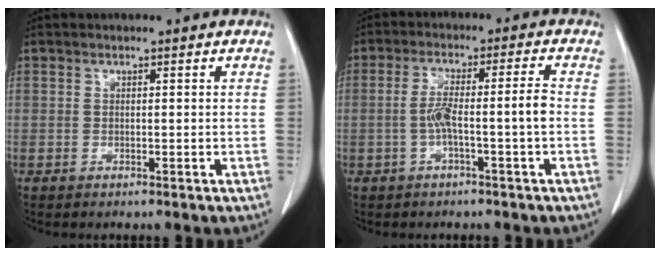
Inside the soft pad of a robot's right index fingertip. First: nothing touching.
{"total": 6.1, "force": [-1.4, -0.2, 6.0], "torque": [-0.114, 0.020, -0.021]}